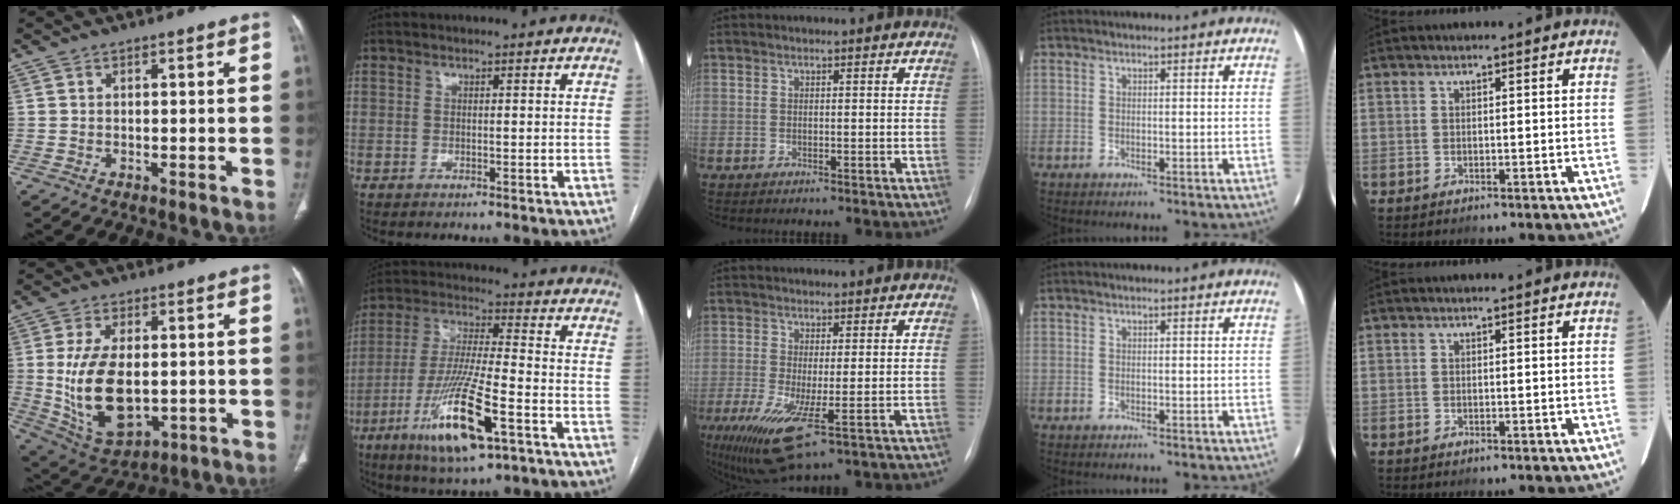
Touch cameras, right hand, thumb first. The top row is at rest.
{"thumb": {"total": 15.6, "force": [-0.6, 8.7, 13.0], "torque": [-0.237, -0.010, 0.012]}, "index": {"total": 16.1, "force": [-7.4, 2.2, 14.1], "torque": [-0.279, -0.024, -0.129]}, "middle": {"total": 8.4, "force": [-2.6, 1.5, 7.8], "torque": [-0.148, -0.028, -0.039]}}